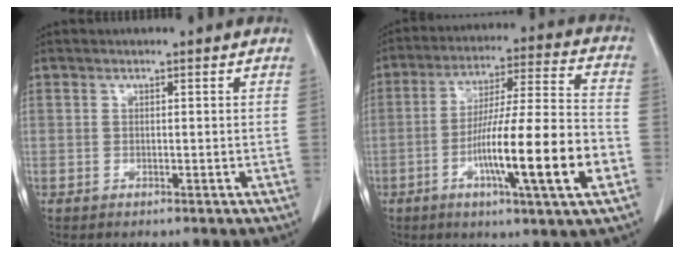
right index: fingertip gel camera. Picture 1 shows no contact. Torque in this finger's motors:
{"motor_torque": [1.39, -0.75, 0.89, 0.21]}